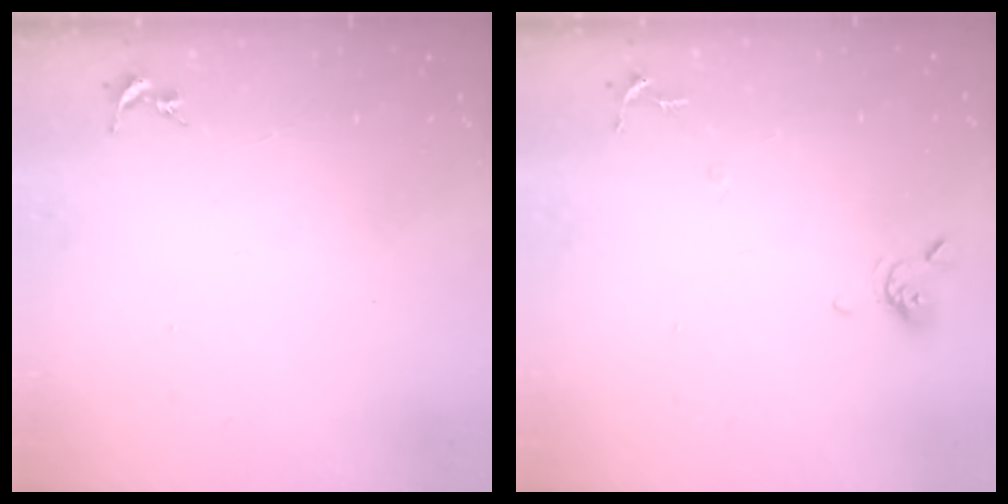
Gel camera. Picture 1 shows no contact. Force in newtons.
{"total": 7.3, "press": 7.3, "slide": 0.8}